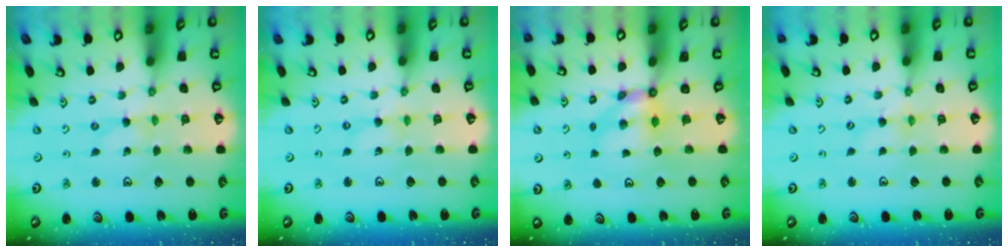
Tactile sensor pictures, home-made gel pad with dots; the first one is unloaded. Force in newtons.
{"total": 0.0}
{"total": 5.7, "press": 5.7, "slide": 0.1}
{"total": 1.6, "press": 1.6, "slide": 0.2}